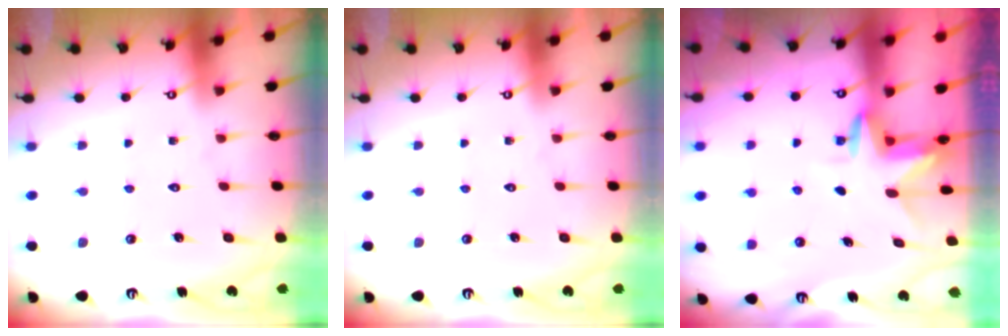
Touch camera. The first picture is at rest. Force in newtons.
{"total": 0.0}
{"total": 3.2, "press": 3.2, "slide": 0.3}